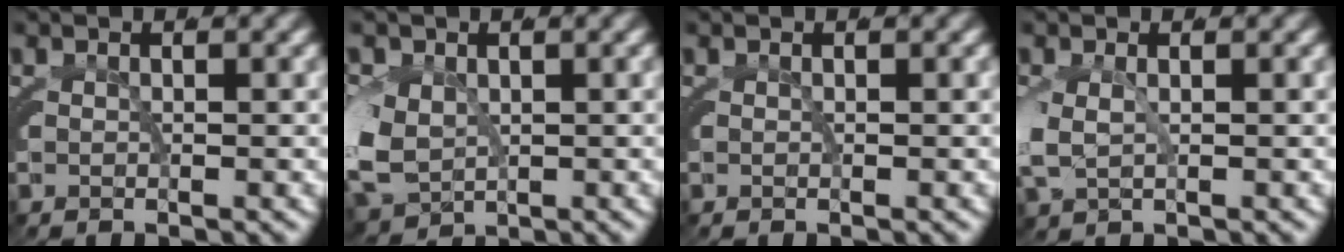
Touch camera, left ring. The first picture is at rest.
{"total": 6.5, "force": [-1.1, 5.4, 3.5], "torque": [-0.113, -0.042, 0.006]}
{"total": 0.0}
{"total": 1.9, "force": [0.1, 0.9, 1.7], "torque": [-0.064, -0.013, 0.018]}